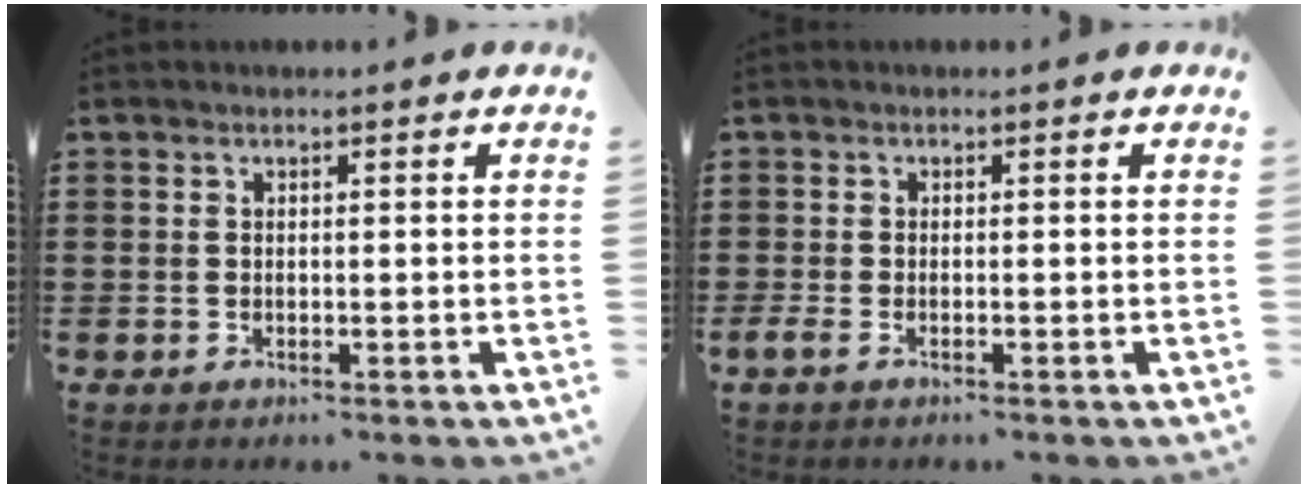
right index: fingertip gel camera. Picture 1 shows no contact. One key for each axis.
{"total": 0.7, "fx": -0.4, "fy": 0.2, "fz": 0.6, "tx": -0.019, "ty": -0.007, "tz": -0.009}